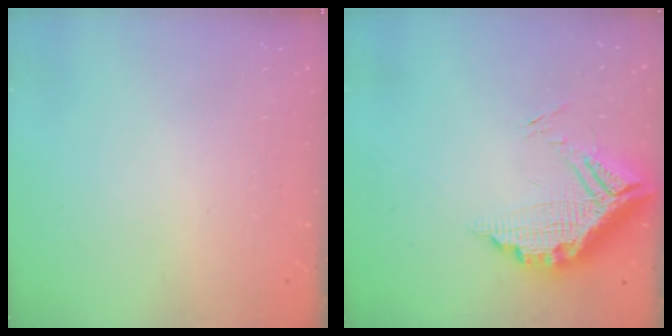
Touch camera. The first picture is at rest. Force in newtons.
{"total": 14.5, "press": 14.4, "slide": 1.1}